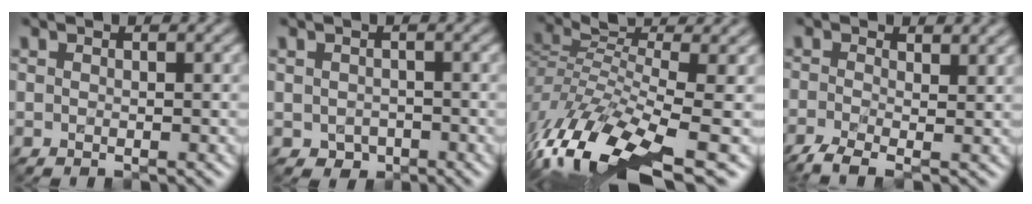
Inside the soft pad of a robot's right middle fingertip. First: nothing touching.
{"total": 1.3, "force": [-0.4, 1.2, 0.3], "torque": [-0.006, -0.002, -0.008]}
{"total": 11.5, "force": [-5.8, 3.4, 9.4], "torque": [-0.189, 0.012, -0.103]}
{"total": 3.5, "force": [-1.3, 1.3, 3.0], "torque": [-0.070, -0.001, -0.040]}